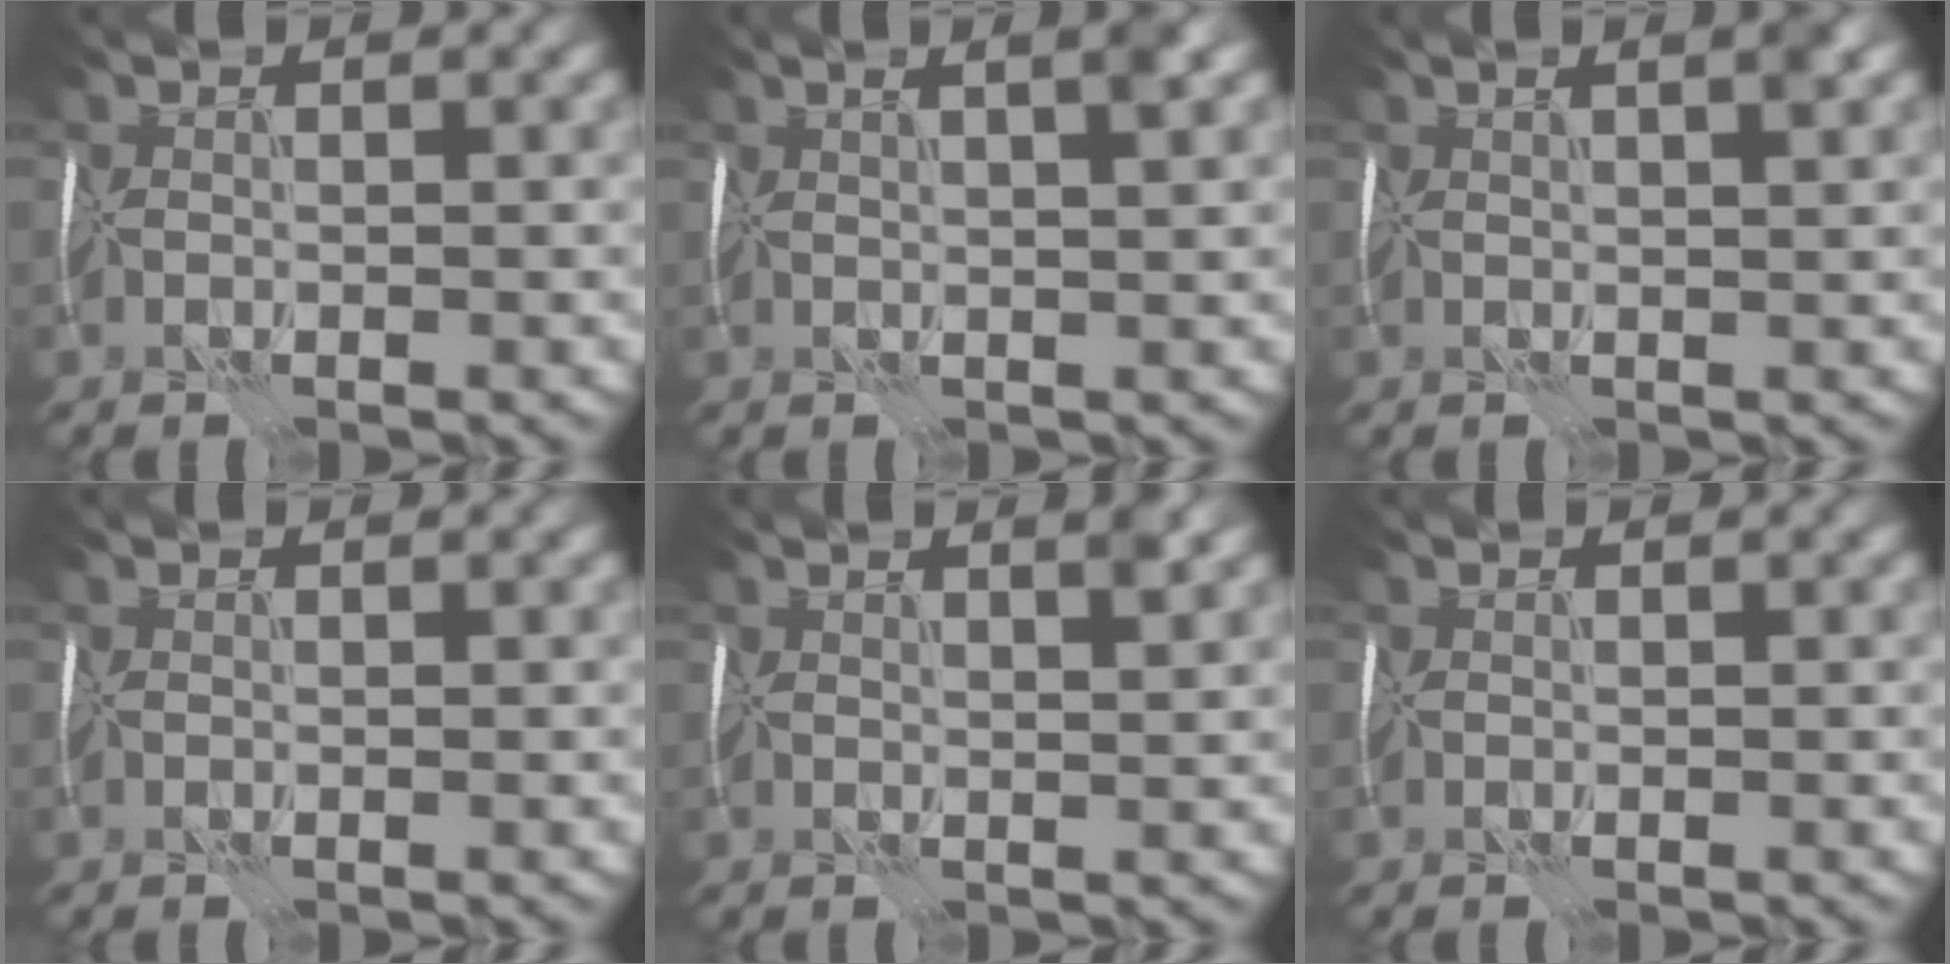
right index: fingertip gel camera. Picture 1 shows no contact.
{"total": 3.8, "force": [2.0, 0.7, 3.2], "torque": [-0.029, 0.022, 0.021]}
{"total": 2.6, "force": [1.4, 0.2, 2.2], "torque": [-0.024, 0.014, 0.016]}
{"total": 0.0}
{"total": 1.9, "force": [1.3, 0.1, 1.4], "torque": [-0.018, 0.008, 0.021]}
{"total": 0.0}